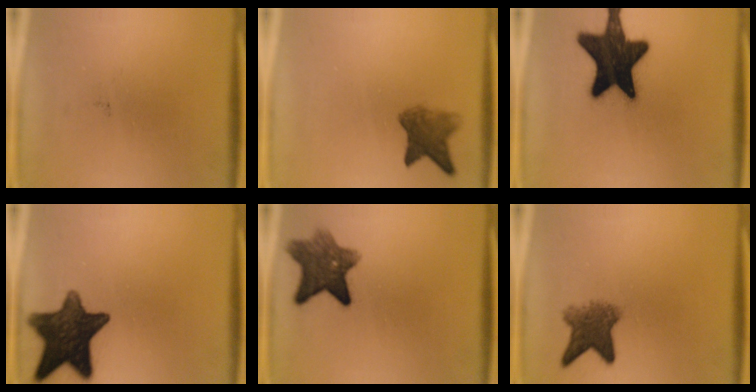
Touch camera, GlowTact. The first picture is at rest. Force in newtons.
{"total": 5.2}
{"total": 18.8}
{"total": 14.3}
{"total": 8.4}
{"total": 6.0}